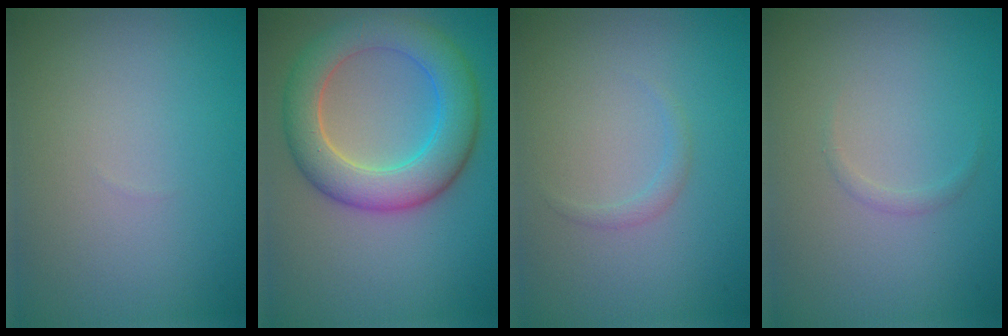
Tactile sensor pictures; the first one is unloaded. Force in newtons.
{"total": 7.1, "press": 7.1, "slide": 0.3}
{"total": 0.8, "press": 0.8, "slide": 0.1}
{"total": 0.6, "press": 0.6, "slide": 0.1}